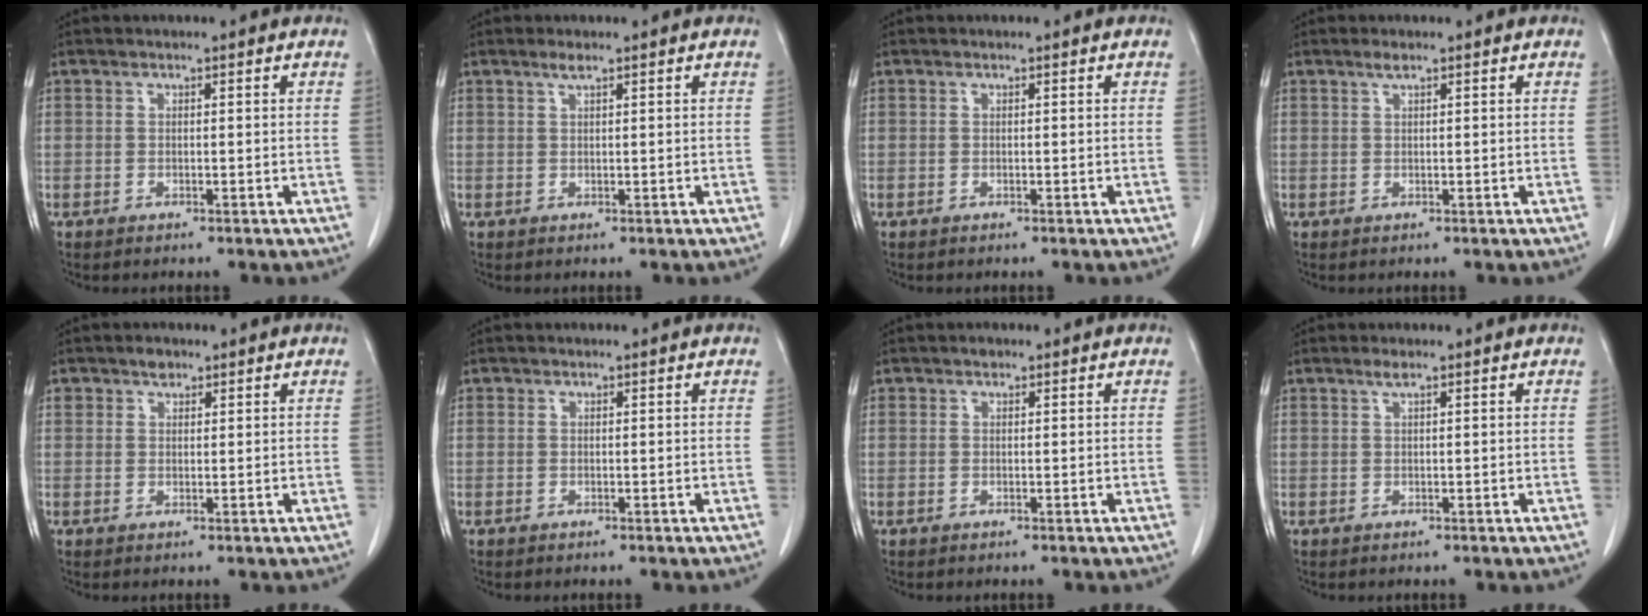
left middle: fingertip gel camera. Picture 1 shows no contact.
{"total": 1.1, "force": [0.8, 0.0, 0.7], "torque": [-0.015, 0.001, 0.016]}
{"total": 0.0}
{"total": 0.8, "force": [0.6, 0.0, 0.6], "torque": [-0.012, 0.002, 0.013]}
{"total": 1.6, "force": [1.1, 1.1, 0.5], "torque": [-0.008, 0.005, 0.017]}
{"total": 0.0}
{"total": 0.6, "force": [0.4, 0.4, 0.1], "torque": [-0.002, 0.004, 0.004]}
{"total": 0.9, "force": [0.6, 0.0, 0.7], "torque": [-0.015, 0.003, 0.013]}